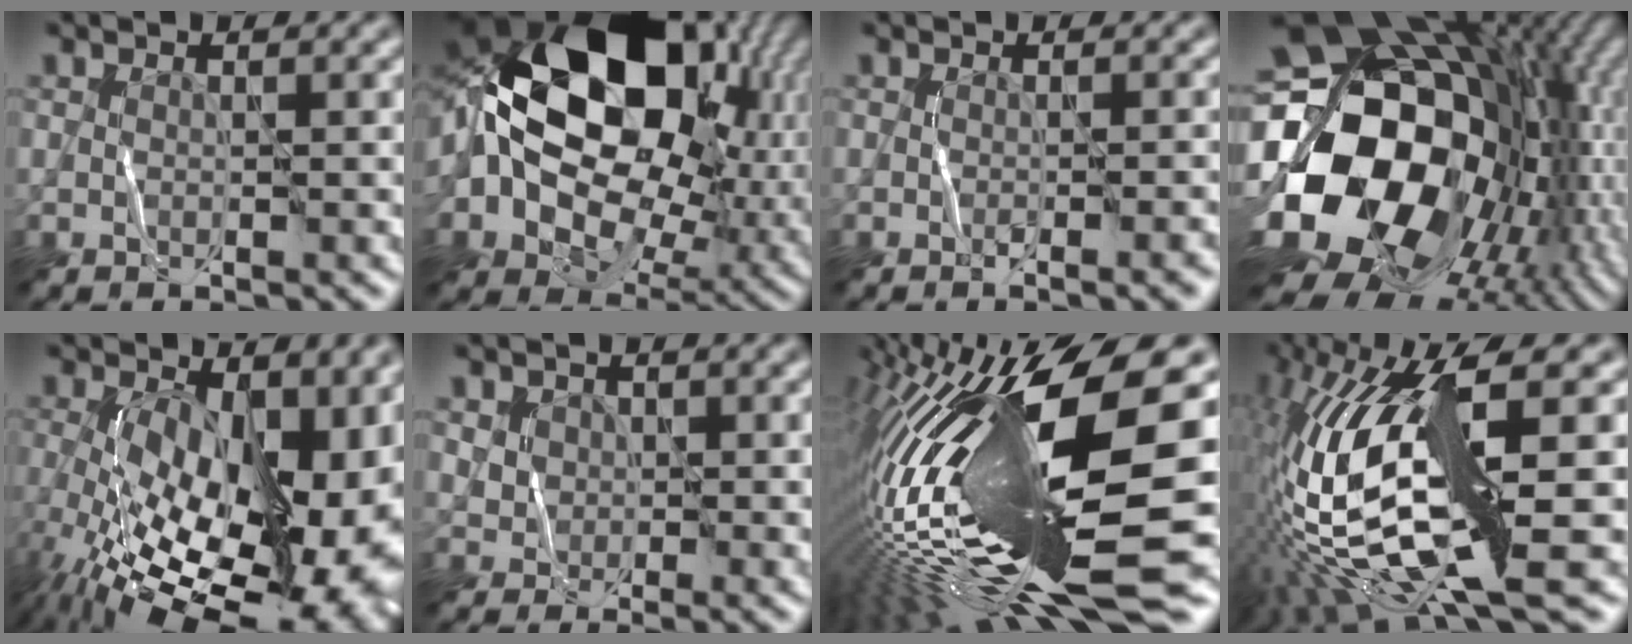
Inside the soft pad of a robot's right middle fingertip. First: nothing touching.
{"total": 18.8, "force": [2.5, 13.4, 13.0], "torque": [-0.248, 0.011, 0.057]}
{"total": 2.0, "force": [-0.6, 0.7, 1.7], "torque": [-0.003, 0.011, -0.007]}
{"total": 20.4, "force": [-2.8, 14.9, 13.7], "torque": [-0.287, -0.028, -0.023]}
{"total": 18.8, "force": [-2.6, 10.3, 15.6], "torque": [-0.216, -0.040, -0.002]}
{"total": 0.7, "force": [0.4, 0.6, -0.1], "torque": [-0.010, 0.005, 0.018]}
{"total": 19.4, "force": [-2.3, 4.9, 18.7], "torque": [-0.352, 0.005, -0.035]}
{"total": 15.3, "force": [-1.1, 4.7, 14.5], "torque": [-0.308, 0.009, 0.006]}